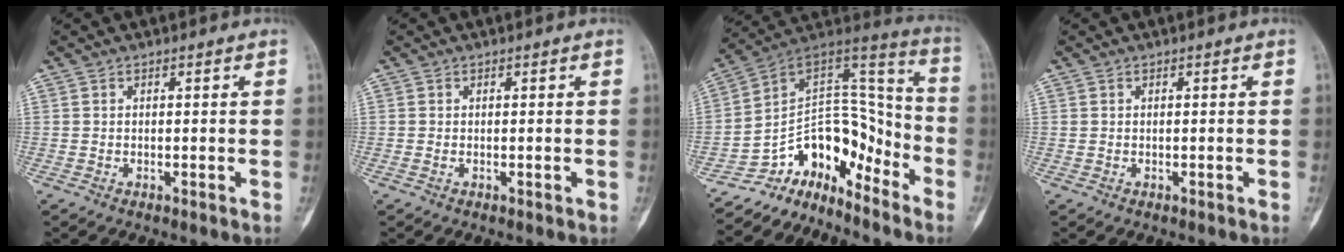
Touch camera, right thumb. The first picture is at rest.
{"total": 0.5, "force": [-0.1, 0.3, 0.4], "torque": [-0.006, 0.001, -0.001]}
{"total": 13.7, "force": [-10.8, 7.4, 4.1], "torque": [-0.008, 0.145, -0.194]}
{"total": 0.0}